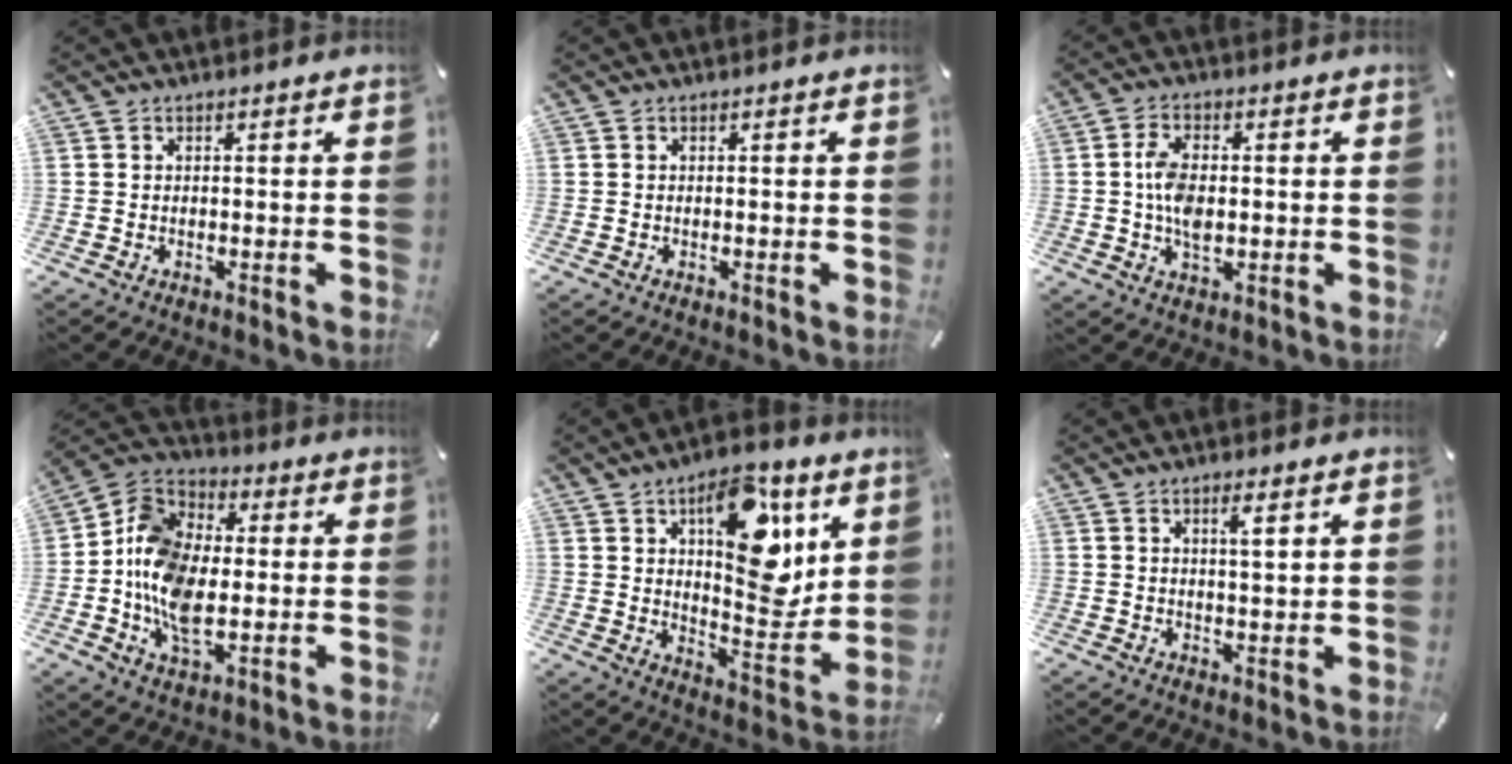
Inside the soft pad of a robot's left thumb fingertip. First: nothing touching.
{"total": 0.0}
{"total": 7.0, "force": [-0.1, 4.0, 5.7], "torque": [-0.118, 0.002, -0.007]}
{"total": 13.7, "force": [-3.0, 9.1, 9.9], "torque": [-0.231, 0.006, -0.058]}
{"total": 17.3, "force": [8.1, 8.6, 12.6], "torque": [-0.157, -0.047, 0.136]}
{"total": 3.5, "force": [1.7, 0.5, 2.9], "torque": [-0.055, -0.002, 0.026]}